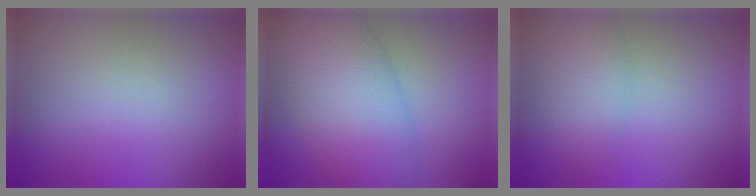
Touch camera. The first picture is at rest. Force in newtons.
{"total": 8.4, "press": 8.4, "slide": 0.2}
{"total": 1.8, "press": 1.8, "slide": 0.2}